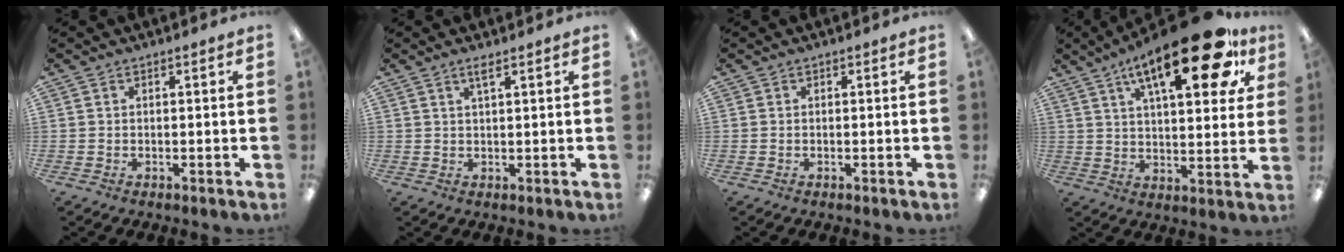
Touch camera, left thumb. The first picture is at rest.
{"total": 2.2, "force": [1.5, 0.1, 1.5], "torque": [-0.035, 0.001, 0.027]}
{"total": 0.0}
{"total": 23.3, "force": [12.5, 8.0, 17.9], "torque": [-0.266, -0.052, 0.193]}